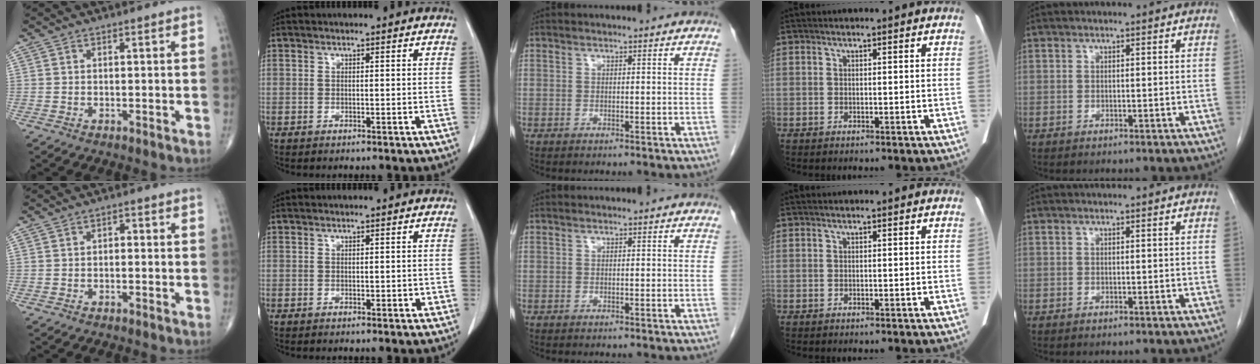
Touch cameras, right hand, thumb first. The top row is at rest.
{"thumb": {"total": 1.3, "force": [-0.1, 0.8, 1.0], "torque": [-0.006, 0.007, -0.008]}, "index": {"total": 1.2, "force": [-0.2, 0.9, 0.9], "torque": [-0.010, 0.004, 0.001]}}